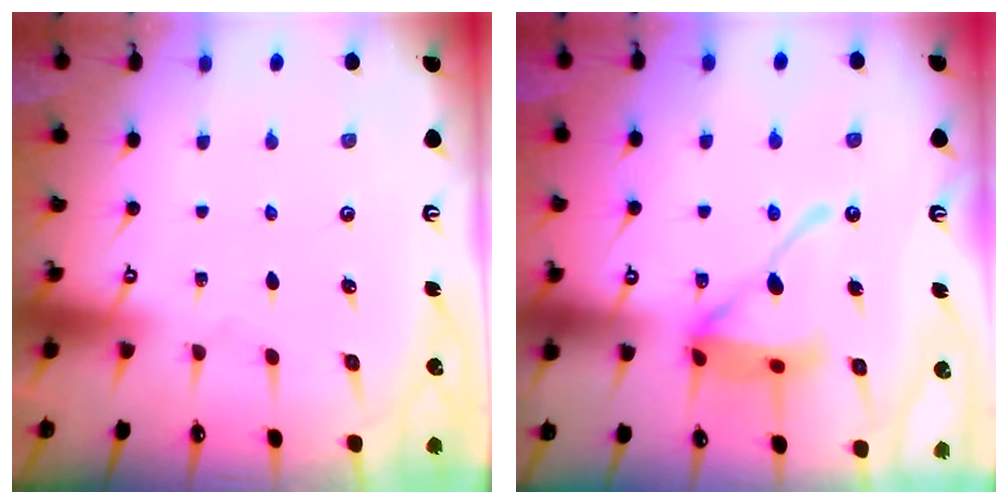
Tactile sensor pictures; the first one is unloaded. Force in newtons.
{"total": 15.0, "press": 14.9, "slide": 1.7}